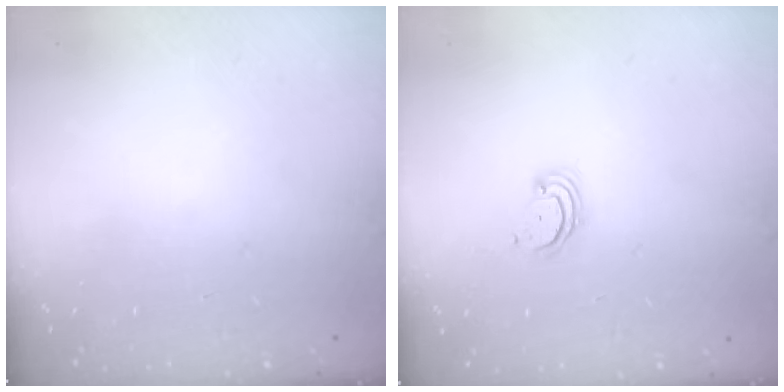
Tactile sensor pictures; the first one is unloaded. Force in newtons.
{"total": 2.3, "press": 2.2, "slide": 0.2}